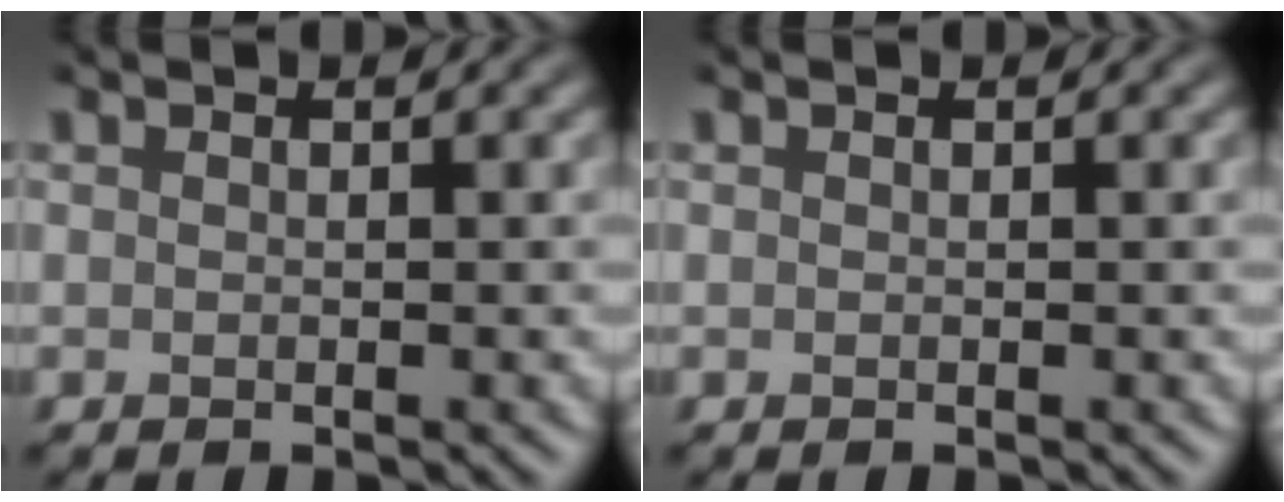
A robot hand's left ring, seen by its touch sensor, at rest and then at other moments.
{"total": 0.0}